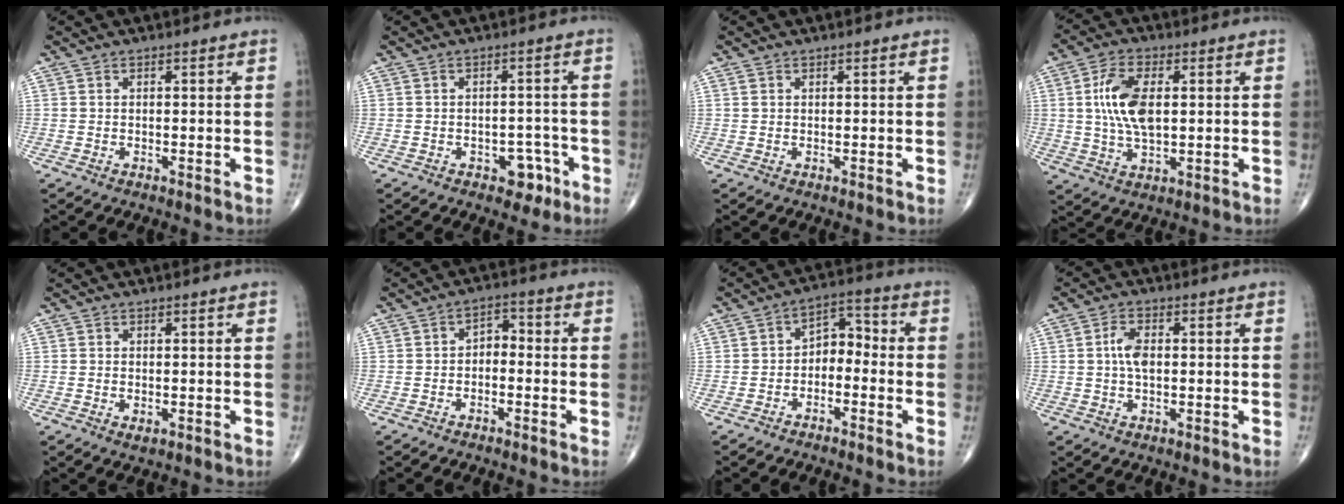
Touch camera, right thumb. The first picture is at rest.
{"total": 4.7, "force": [-2.4, 3.1, 2.6], "torque": [-0.009, 0.022, -0.028]}
{"total": 0.6, "force": [0.2, 0.4, 0.3], "torque": [-0.004, 0.002, 0.005]}
{"total": 10.4, "force": [1.5, 5.2, 8.8], "torque": [-0.176, -0.001, 0.029]}
{"total": 1.2, "force": [-0.2, 0.7, 0.9], "torque": [-0.014, -0.004, -0.001]}
{"total": 3.5, "force": [-1.1, 2.4, 2.3], "torque": [-0.019, 0.027, -0.029]}
{"total": 6.1, "force": [-2.1, 4.1, 3.9], "torque": [-0.037, 0.045, -0.048]}
{"total": 4.3, "force": [0.3, 2.3, 3.6], "torque": [-0.075, 0.005, 0.001]}